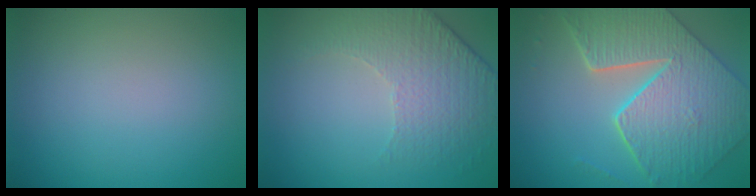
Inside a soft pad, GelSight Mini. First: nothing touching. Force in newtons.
{"total": 4.8, "press": 3.4, "slide": 3.4}
{"total": 9.1, "press": 6.7, "slide": 6.2}